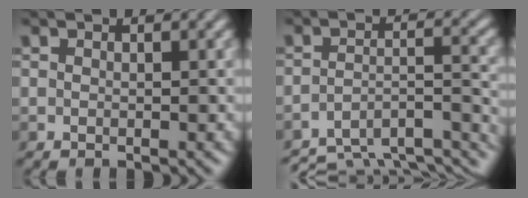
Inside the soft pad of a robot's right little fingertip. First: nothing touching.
{"total": 9.2, "force": [-8.5, 1.9, 3.0], "torque": [-0.045, -0.005, -0.115]}